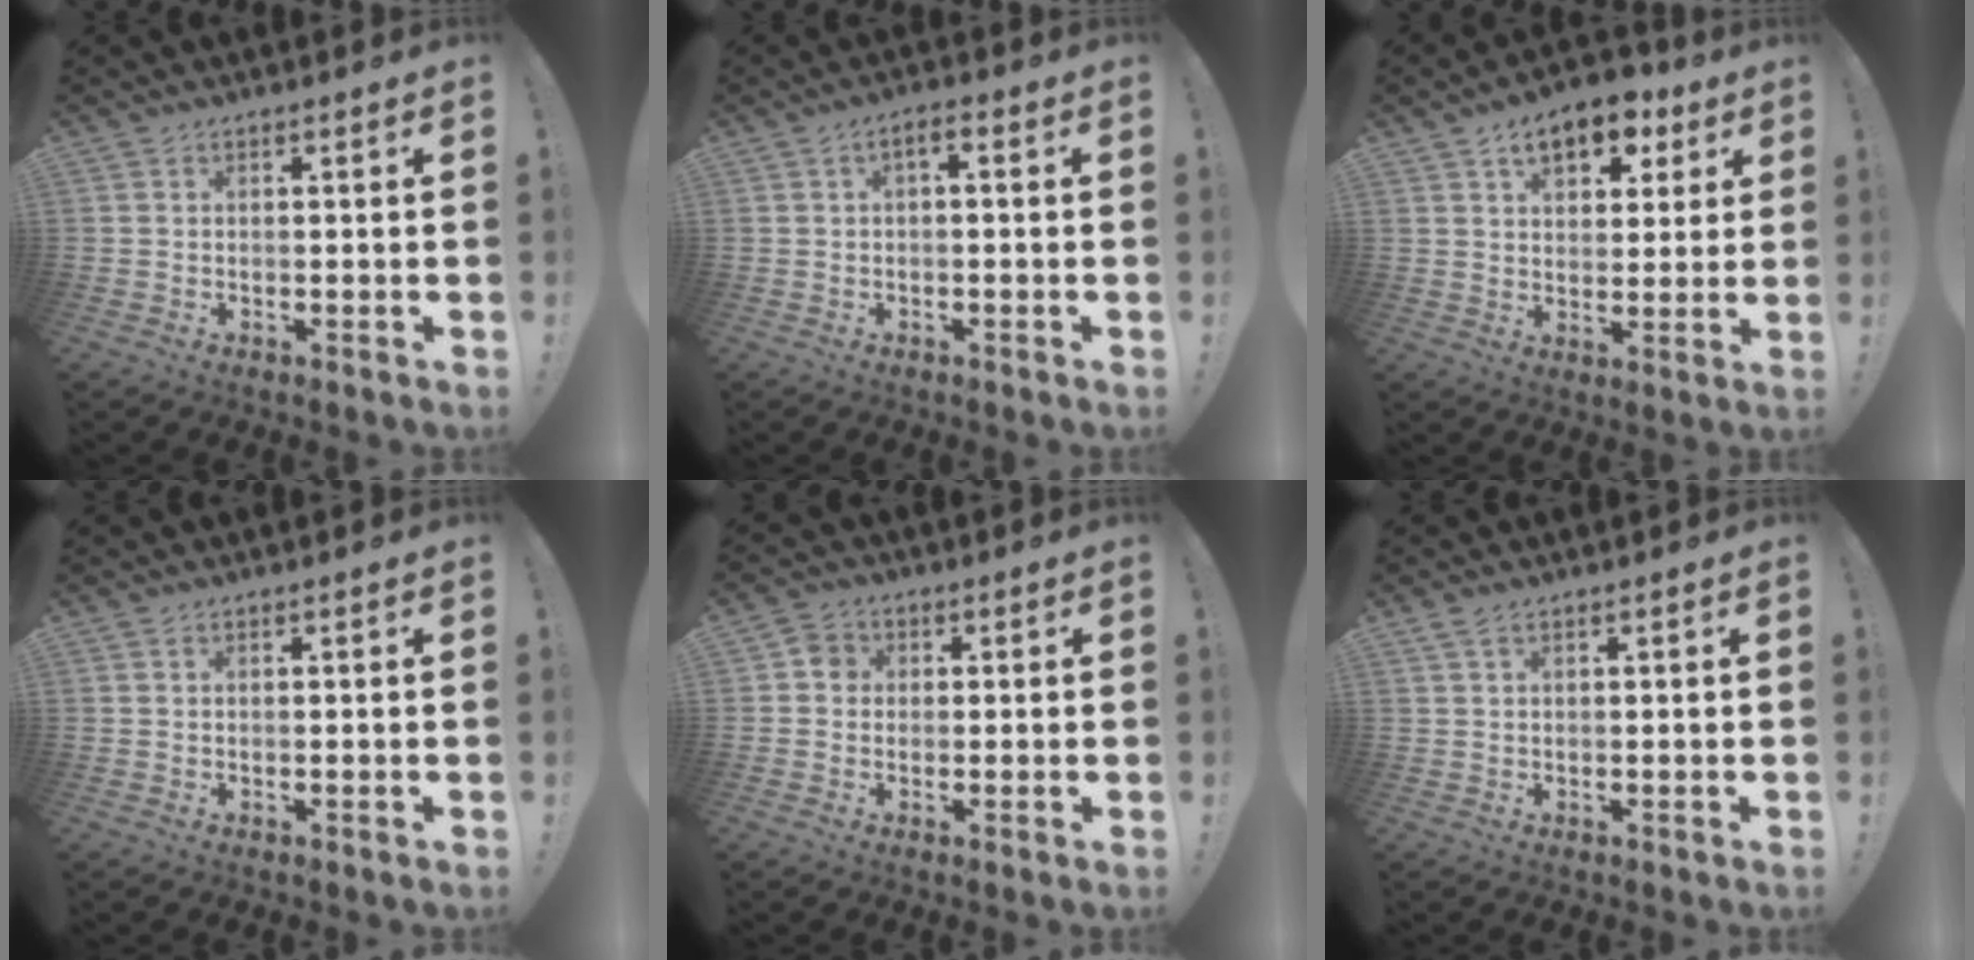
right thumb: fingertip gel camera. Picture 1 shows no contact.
{"total": 2.3, "force": [-1.0, 0.6, 2.0], "torque": [-0.040, 0.010, -0.019]}
{"total": 10.7, "force": [5.6, 6.5, 6.4], "torque": [-0.093, -0.025, 0.101]}
{"total": 0.0}
{"total": 4.1, "force": [0.0, 3.8, 1.6], "torque": [-0.023, 0.012, 0.000]}
{"total": 2.1, "force": [1.3, 0.9, 1.4], "torque": [-0.032, 0.003, 0.025]}